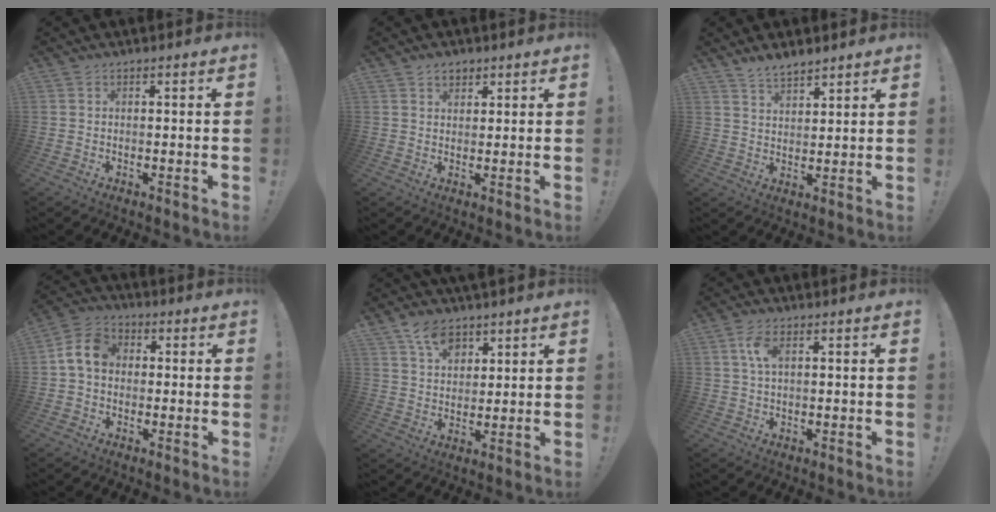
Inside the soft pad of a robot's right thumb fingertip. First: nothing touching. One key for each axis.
{"total": 3.0, "fx": 2.0, "fy": 2.0, "fz": 1.0, "tx": -0.006, "ty": -0.010, "tz": 0.035}
{"total": 5.8, "fx": 5.2, "fy": 1.9, "fz": 1.9, "tx": -0.029, "ty": -0.032, "tz": 0.096}
{"total": 8.6, "fx": 0.8, "fy": 6.6, "fz": 5.5, "tx": -0.106, "ty": 0.021, "tz": 0.022}
{"total": 8.7, "fx": 6.0, "fy": 4.9, "fz": 3.8, "tx": -0.068, "ty": -0.029, "tz": 0.115}
{"total": 4.8, "fx": 1.4, "fy": 2.0, "fz": 4.2, "tx": -0.070, "ty": 0.000, "tz": 0.022}